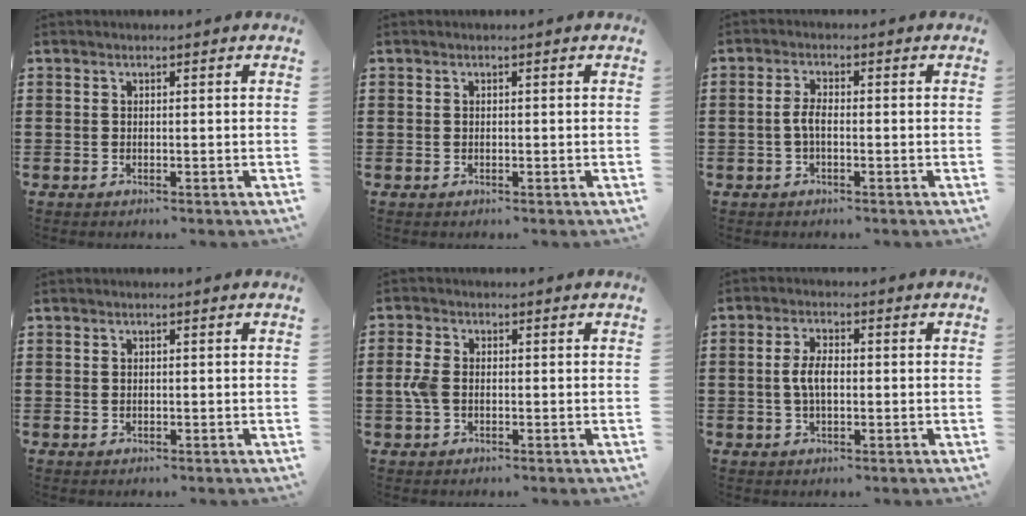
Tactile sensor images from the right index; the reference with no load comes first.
{"total": 0.0}
{"total": 2.7, "force": [-0.6, 0.9, 2.4], "torque": [-0.060, -0.003, -0.017]}
{"total": 0.6, "force": [0.2, 0.5, 0.1], "torque": [-0.002, 0.006, 0.004]}
{"total": 3.3, "force": [-0.2, 2.1, 2.6], "torque": [-0.071, 0.000, -0.011]}
{"total": 4.2, "force": [-0.2, 1.9, 3.7], "torque": [-0.086, 0.000, -0.009]}